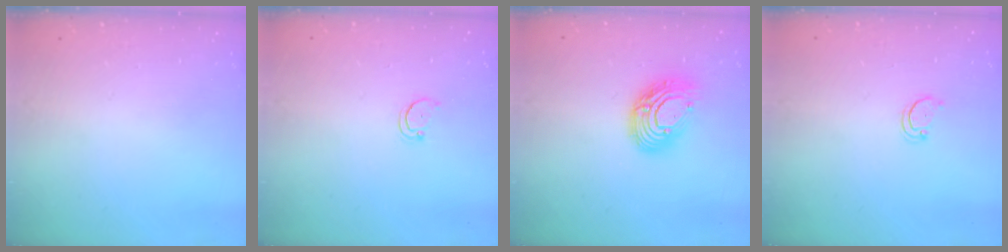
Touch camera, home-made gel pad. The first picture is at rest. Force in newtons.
{"total": 2.3, "press": 2.3, "slide": 0.2}
{"total": 13.4, "press": 13.3, "slide": 1.4}
{"total": 2.2, "press": 2.2, "slide": 0.4}